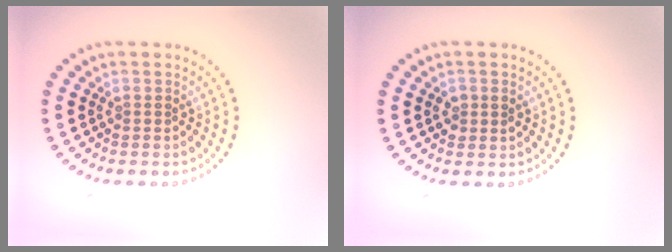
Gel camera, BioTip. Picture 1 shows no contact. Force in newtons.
{"total": 1.3, "press": 1.3, "slide": 0.1}